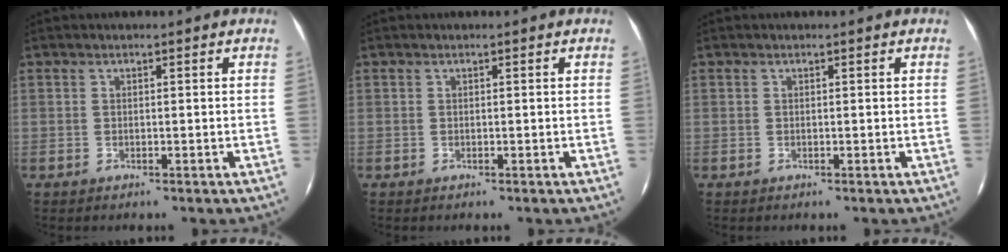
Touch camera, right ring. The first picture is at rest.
{"total": 0.0}
{"total": 0.0}